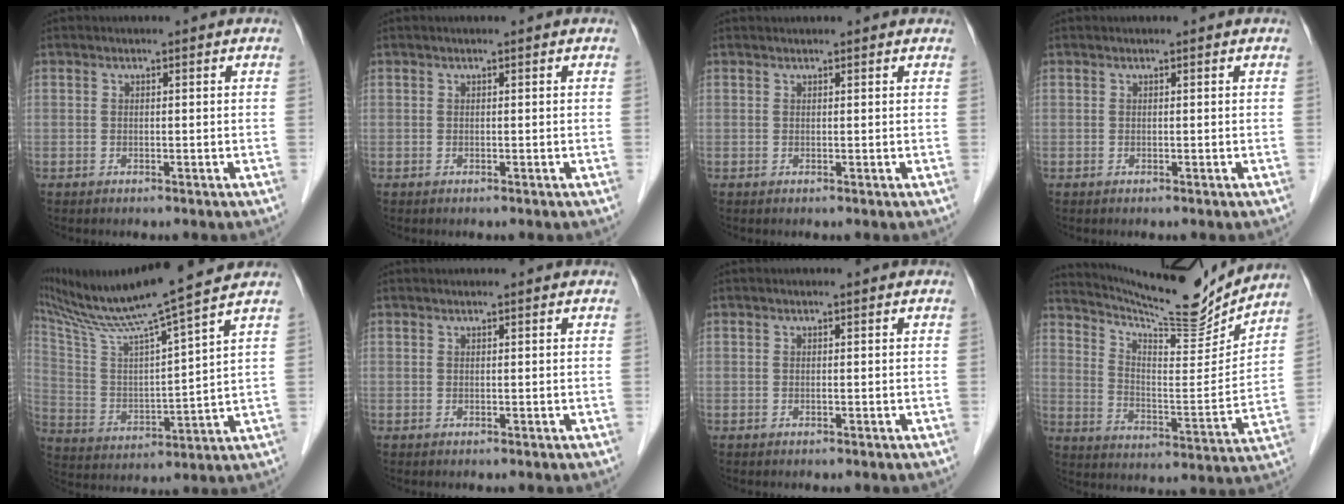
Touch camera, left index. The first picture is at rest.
{"total": 0.0}
{"total": 2.4, "force": [2.2, 0.5, 0.7], "torque": [-0.012, 0.026, 0.024]}
{"total": 0.0}
{"total": 18.0, "force": [15.4, -2.2, 9.2], "torque": [-0.174, -0.007, 0.257]}
{"total": 1.2, "force": [1.1, 0.1, 0.4], "torque": [-0.008, 0.016, 0.018]}
{"total": 0.0}
{"total": 17.5, "force": [16.7, 0.7, 5.3], "torque": [-0.101, -0.042, 0.254]}